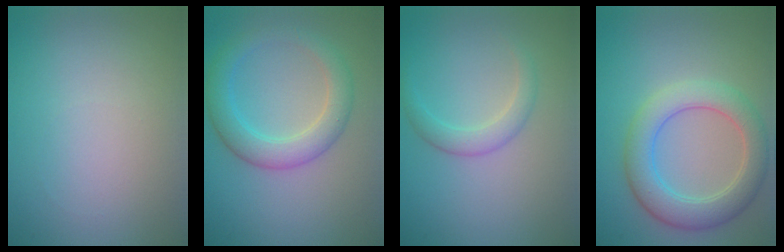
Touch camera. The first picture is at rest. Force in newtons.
{"total": 4.0, "press": 4.0, "slide": 0.1}
{"total": 2.0, "press": 2.0, "slide": 0.0}
{"total": 5.2, "press": 5.2, "slide": 0.1}